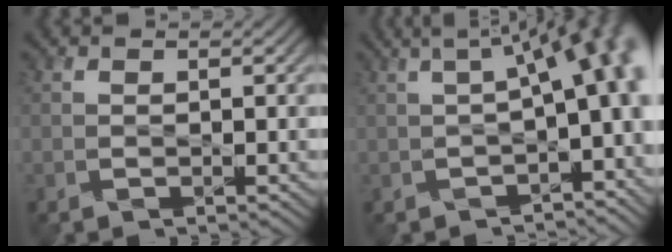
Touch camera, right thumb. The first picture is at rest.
{"total": 11.1, "force": [-0.4, 4.3, 10.3], "torque": [-0.130, 0.012, 0.002]}